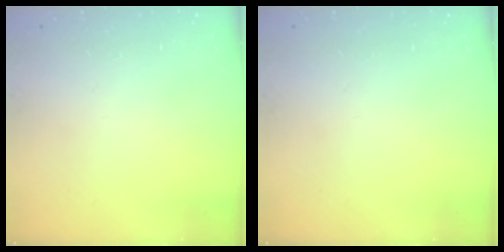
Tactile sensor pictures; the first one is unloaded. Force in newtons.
{"total": 0.0}